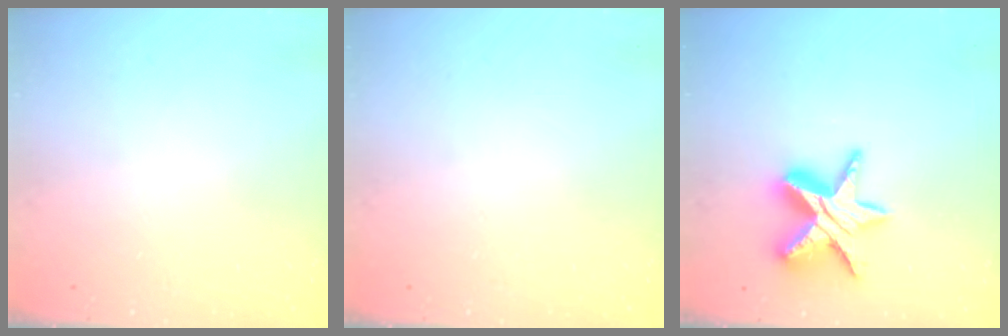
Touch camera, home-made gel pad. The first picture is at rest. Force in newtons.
{"total": 0.0}
{"total": 14.6, "press": 14.5, "slide": 0.9}